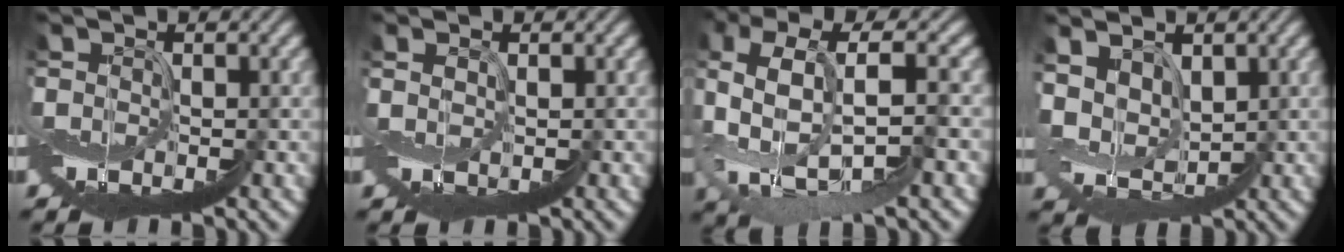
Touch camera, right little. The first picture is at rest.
{"total": 2.2, "force": [2.1, -0.3, 0.3], "torque": [-0.015, -0.006, 0.047]}
{"total": 6.9, "force": [1.3, 3.4, 5.9], "torque": [-0.174, 0.007, 0.029]}
{"total": 4.1, "force": [3.9, 1.0, 0.5], "torque": [-0.031, 0.003, 0.069]}